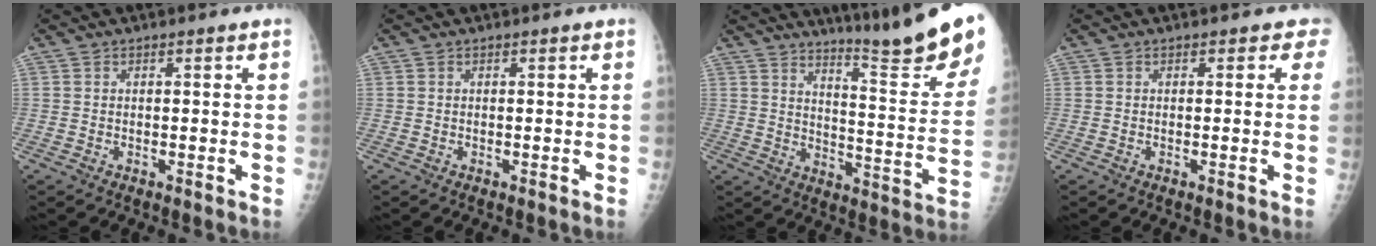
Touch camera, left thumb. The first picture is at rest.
{"total": 0.0}
{"total": 20.1, "force": [16.7, 0.3, 11.2], "torque": [-0.136, -0.152, 0.227]}
{"total": 1.6, "force": [0.8, 1.2, 0.6], "torque": [0.021, 0.000, -0.005]}